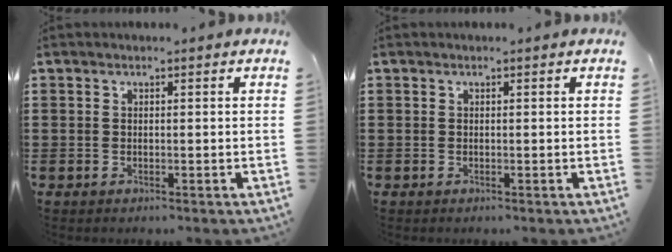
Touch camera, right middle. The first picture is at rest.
{"total": 0.0}